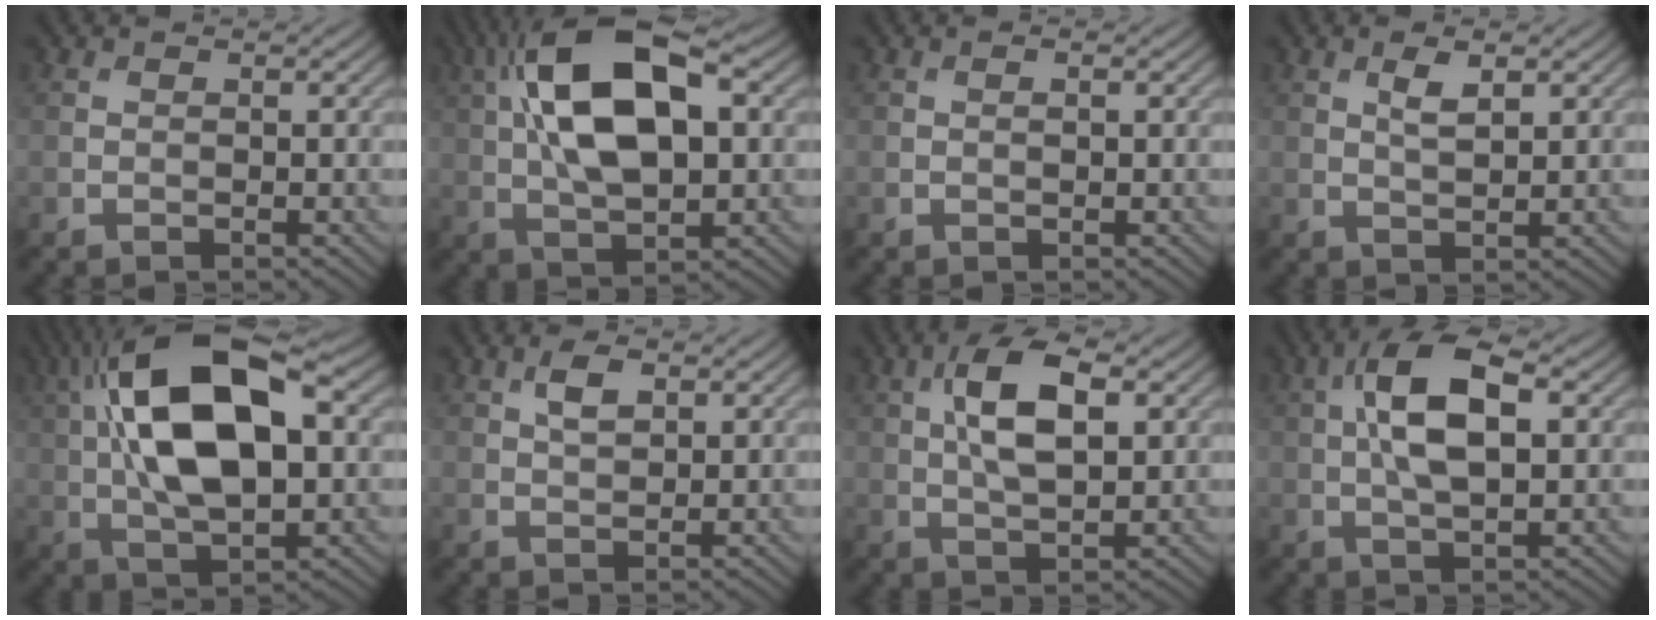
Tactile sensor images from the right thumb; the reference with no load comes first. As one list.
[{"total": 14.9, "force": [3.5, 6.9, 12.7], "torque": [-0.240, 0.022, 0.052]}, {"total": 0.7, "force": [0.1, 0.2, 0.7], "torque": [-0.011, 0.001, 0.002]}, {"total": 2.9, "force": [1.3, 1.0, 2.4], "torque": [-0.050, -0.003, 0.028]}, {"total": 16.8, "force": [3.2, 7.8, 14.6], "torque": [-0.270, 0.026, 0.040]}, {"total": 2.8, "force": [1.2, 1.3, 2.2], "torque": [-0.047, 0.003, 0.024]}, {"total": 8.5, "force": [2.1, 3.6, 7.4], "torque": [-0.146, 0.012, 0.032]}, {"total": 9.9, "force": [1.8, 4.2, 8.8], "torque": [-0.173, 0.015, 0.024]}]